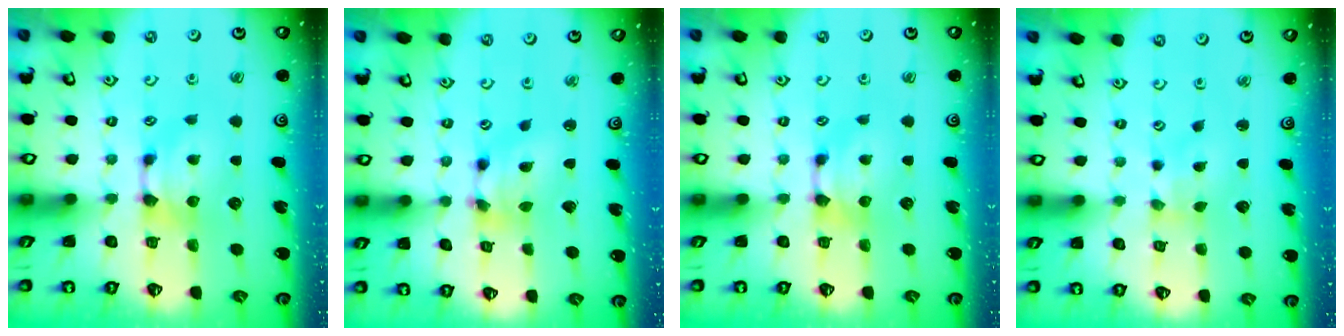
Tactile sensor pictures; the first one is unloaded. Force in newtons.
{"total": 5.5, "press": 5.1, "slide": 2.1}
{"total": 0.0}
{"total": 2.4, "press": 2.4, "slide": 0.7}